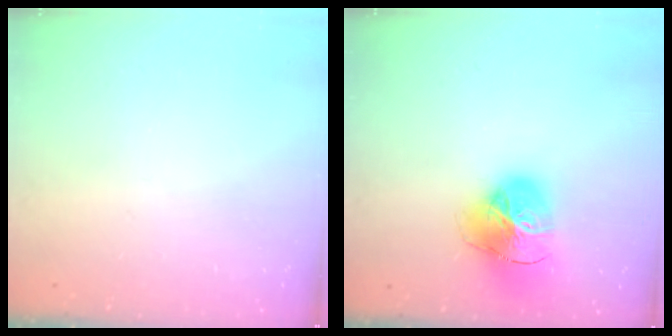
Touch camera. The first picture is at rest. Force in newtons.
{"total": 19.8, "press": 19.6, "slide": 2.3}